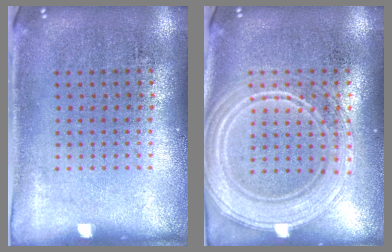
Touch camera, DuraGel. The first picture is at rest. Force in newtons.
{"total": 2.9, "press": 2.8, "slide": 0.4}